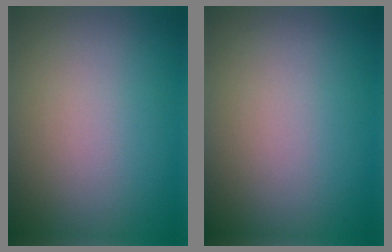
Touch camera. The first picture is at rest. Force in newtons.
{"total": 0.0}